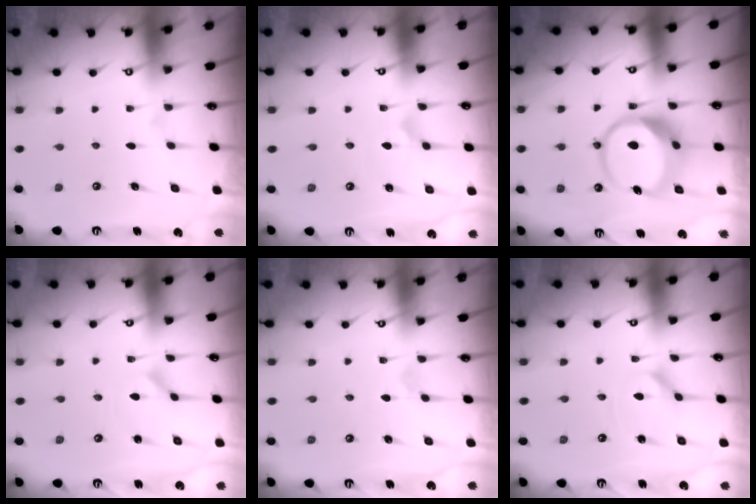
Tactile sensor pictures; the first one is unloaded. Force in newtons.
{"total": 2.1, "press": 2.0, "slide": 0.3}
{"total": 11.2, "press": 11.1, "slide": 1.2}
{"total": 1.2, "press": 1.2, "slide": 0.2}
{"total": 1.2, "press": 1.2, "slide": 0.2}
{"total": 5.4, "press": 5.4, "slide": 0.4}